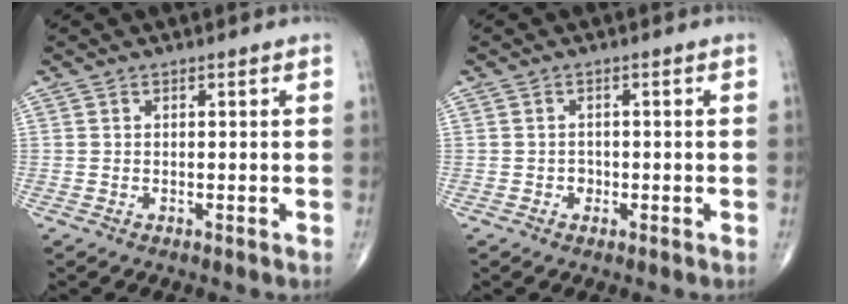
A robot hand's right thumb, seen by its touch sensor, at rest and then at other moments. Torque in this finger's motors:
{"motor_torque": [0.24, 0.06, 0.44, -0.02, -0.02]}